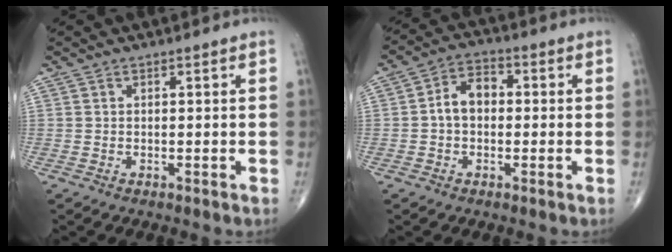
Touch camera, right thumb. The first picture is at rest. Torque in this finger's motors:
{"motor_torque": [1.38, 0.98, 0.81, 0.18, 0.03]}